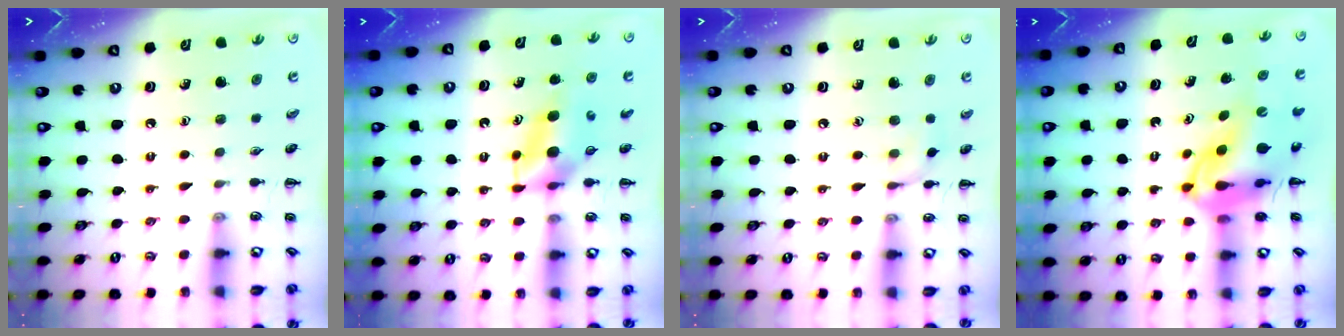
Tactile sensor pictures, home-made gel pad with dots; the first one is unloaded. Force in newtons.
{"total": 6.2, "press": 6.1, "slide": 0.8}
{"total": 5.9, "press": 5.8, "slide": 1.2}
{"total": 10.6, "press": 10.1, "slide": 3.2}